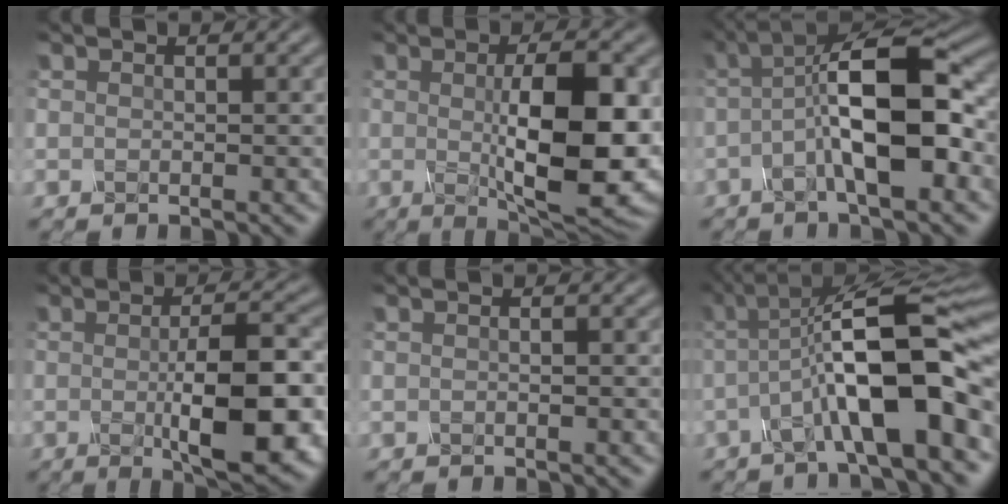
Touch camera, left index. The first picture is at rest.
{"total": 11.3, "force": [-0.2, 3.5, 10.7], "torque": [-0.156, -0.009, 0.001]}
{"total": 9.6, "force": [-1.2, 2.8, 9.1], "torque": [-0.153, 0.022, -0.028]}
{"total": 9.2, "force": [-1.1, 2.6, 8.8], "torque": [-0.131, -0.011, -0.014]}
{"total": 0.8, "force": [0.1, 0.3, 0.7], "torque": [0.000, -0.006, -0.004]}
{"total": 11.1, "force": [-2.4, 2.5, 10.5], "torque": [-0.165, 0.024, -0.047]}